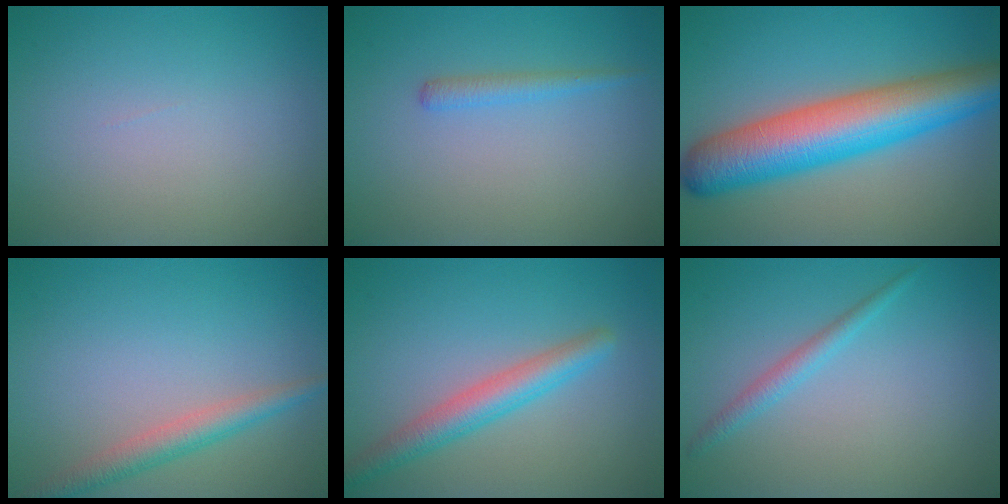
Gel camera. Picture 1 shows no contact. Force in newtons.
{"total": 1.3, "press": 1.3, "slide": 0.1}
{"total": 10.2, "press": 10.2, "slide": 0.2}
{"total": 2.9, "press": 2.9, "slide": 0.2}
{"total": 3.7, "press": 3.7, "slide": 0.1}
{"total": 1.6, "press": 1.6, "slide": 0.1}